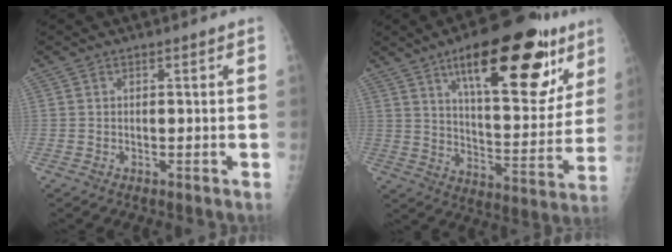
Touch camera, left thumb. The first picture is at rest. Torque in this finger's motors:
{"motor_torque": [2.26, 2.02, 1.54, -1.24, 0.48]}